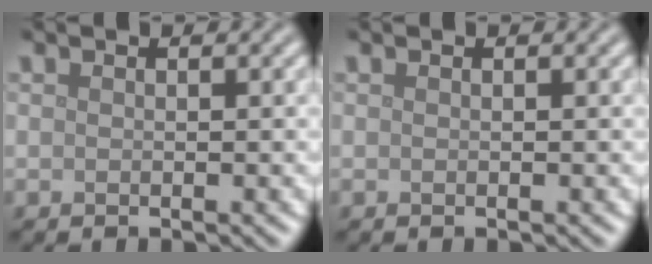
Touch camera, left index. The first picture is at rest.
{"total": 0.0}